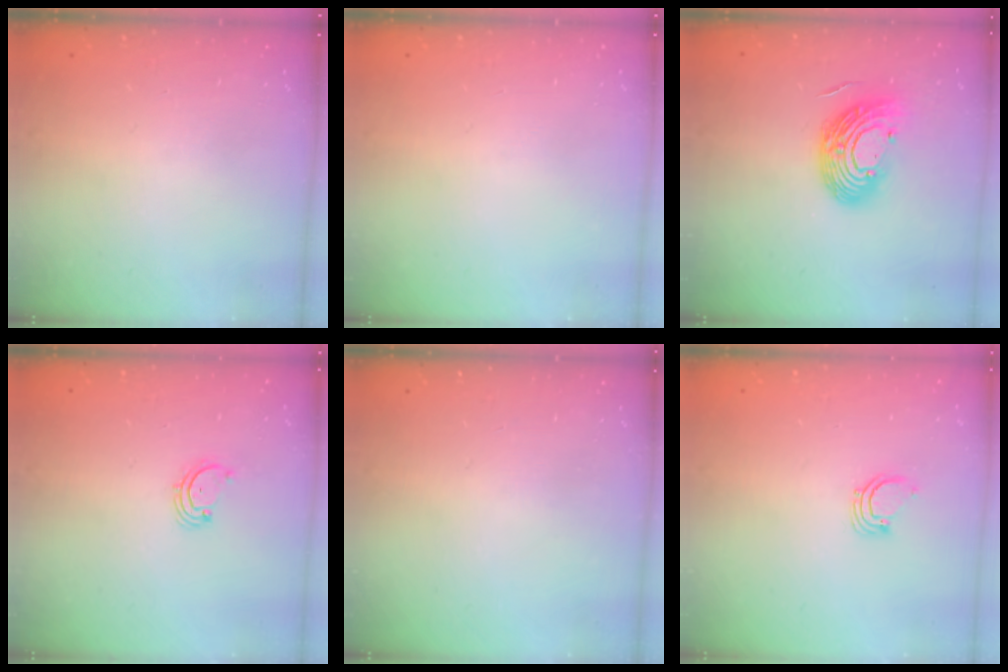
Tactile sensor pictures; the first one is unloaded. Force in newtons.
{"total": 0.0}
{"total": 13.8, "press": 13.7, "slide": 1.8}
{"total": 1.7, "press": 1.6, "slide": 0.2}
{"total": 0.0}
{"total": 2.3, "press": 2.3, "slide": 0.1}